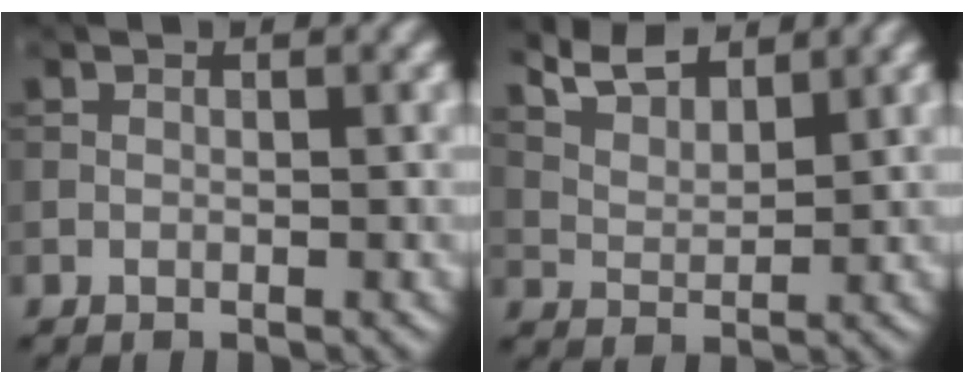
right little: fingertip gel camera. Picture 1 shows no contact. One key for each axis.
{"total": 4.3, "fx": 3.6, "fy": 1.2, "fz": 1.9, "tx": -0.047, "ty": 0.006, "tz": 0.068}